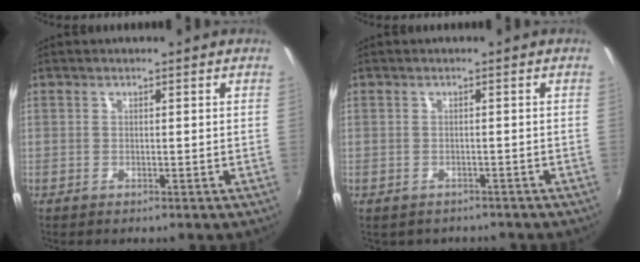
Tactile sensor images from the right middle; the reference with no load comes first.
{"total": 2.4, "force": [-1.7, 1.5, 0.5], "torque": [-0.017, -0.009, -0.021]}